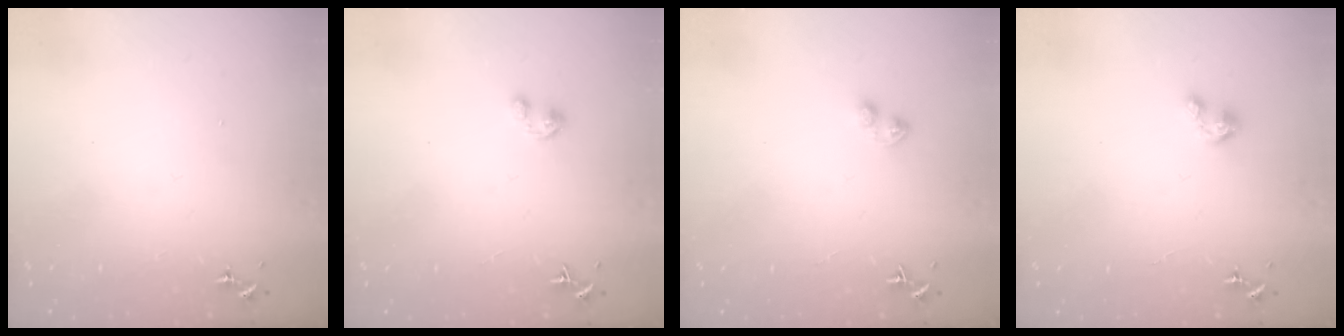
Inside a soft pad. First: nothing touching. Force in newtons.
{"total": 2.9, "press": 2.9, "slide": 0.5}
{"total": 2.7, "press": 2.7, "slide": 0.4}
{"total": 3.6, "press": 3.6, "slide": 0.3}